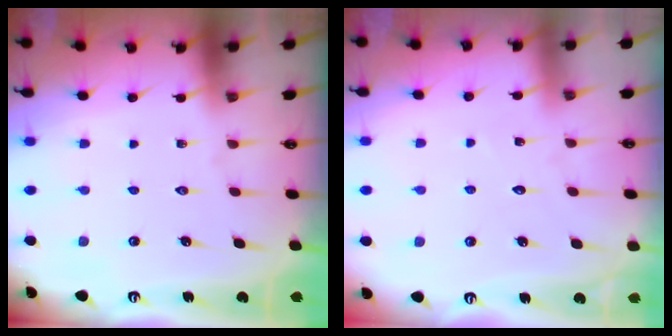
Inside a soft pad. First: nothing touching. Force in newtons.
{"total": 4.2, "press": 4.1, "slide": 0.4}